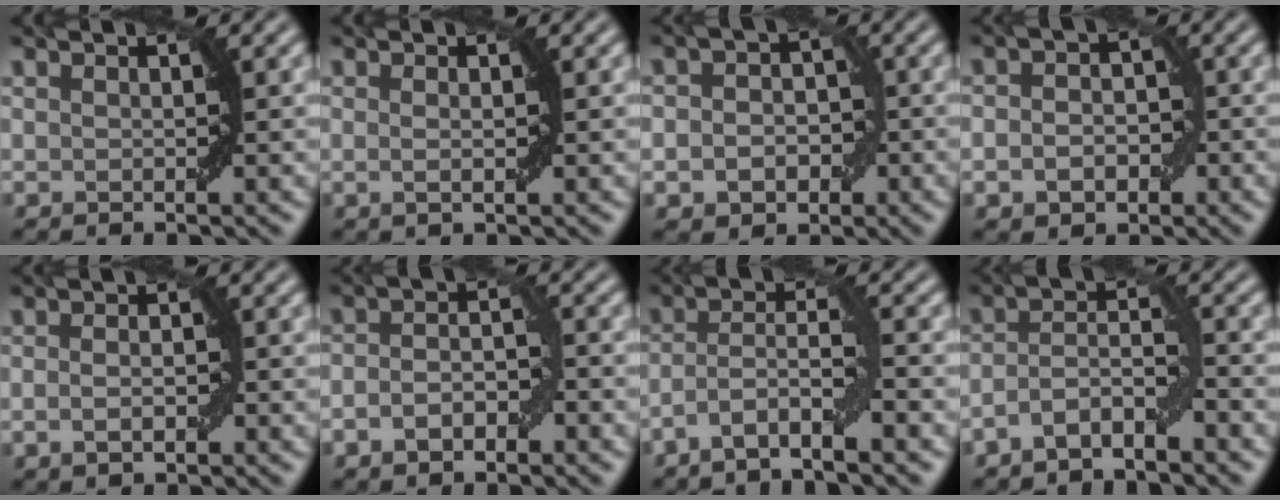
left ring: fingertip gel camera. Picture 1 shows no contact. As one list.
[{"total": 0.9, "force": [0.1, 0.2, 0.9], "torque": [-0.016, 0.001, 0.001]}, {"total": 4.6, "force": [-0.9, 3.8, 2.5], "torque": [-0.006, 0.002, -0.030]}, {"total": 3.5, "force": [-0.8, 2.6, 2.1], "torque": [-0.014, -0.003, -0.019]}, {"total": 2.0, "force": [-0.5, 1.1, 1.6], "torque": [-0.025, 0.000, -0.008]}, {"total": 3.4, "force": [-1.4, 1.7, 2.6], "torque": [-0.044, 0.002, -0.027]}, {"total": 3.8, "force": [-2.3, 0.4, 3.0], "torque": [-0.056, 0.007, -0.053]}, {"total": 3.4, "force": [-2.4, 1.1, 2.1], "torque": [-0.041, 0.011, -0.050]}]